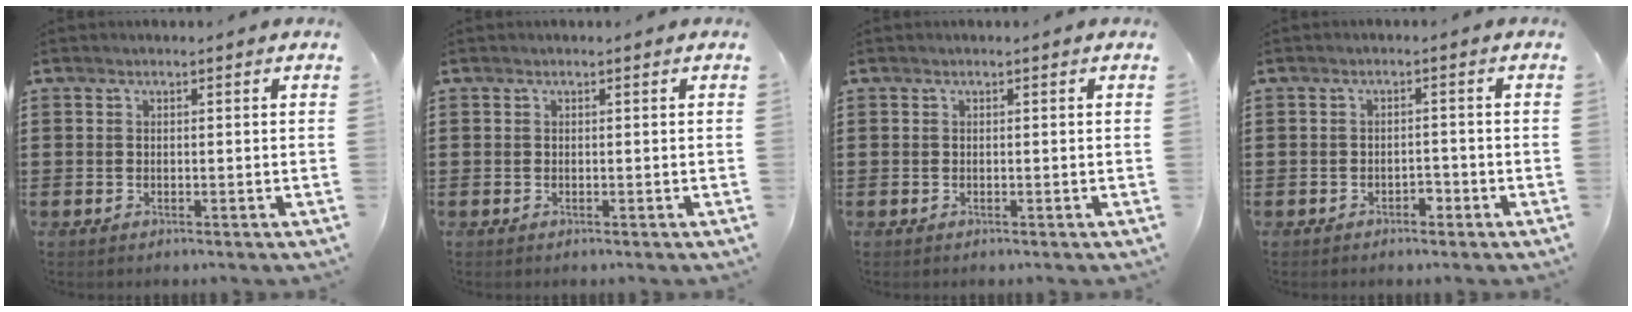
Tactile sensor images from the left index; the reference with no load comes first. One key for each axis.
{"total": 0.0}
{"total": 0.0}
{"total": 1.6, "fx": -1.3, "fy": 0.7, "fz": 0.6, "tx": -0.019, "ty": -0.001, "tz": -0.029}